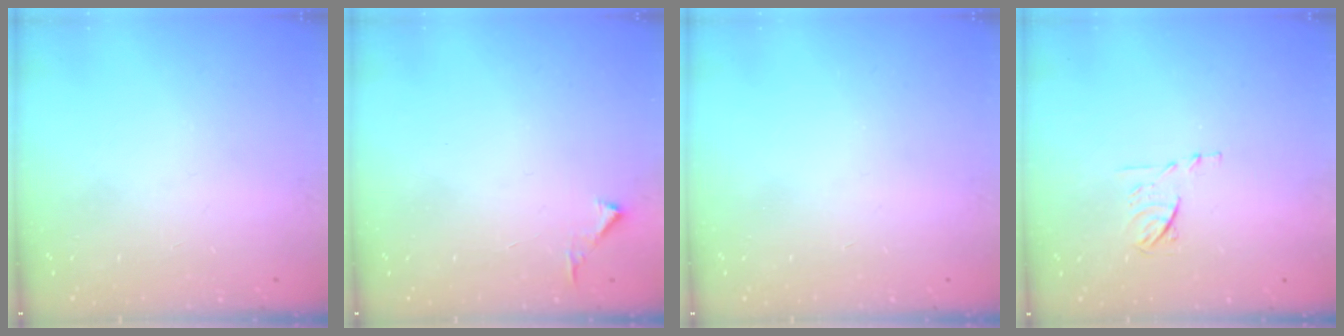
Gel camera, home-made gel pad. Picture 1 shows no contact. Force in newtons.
{"total": 2.8, "press": 2.8, "slide": 0.3}
{"total": 0.0}
{"total": 6.6, "press": 6.6, "slide": 0.9}